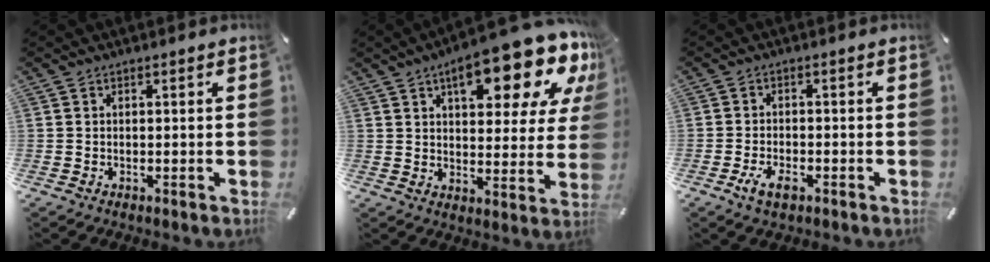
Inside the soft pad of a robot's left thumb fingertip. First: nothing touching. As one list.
[{"total": 21.0, "force": [12.2, 8.7, 14.7], "torque": [-0.181, -0.074, 0.193]}, {"total": 3.9, "force": [-2.1, 1.9, 2.7], "torque": [-0.062, 0.005, -0.041]}]